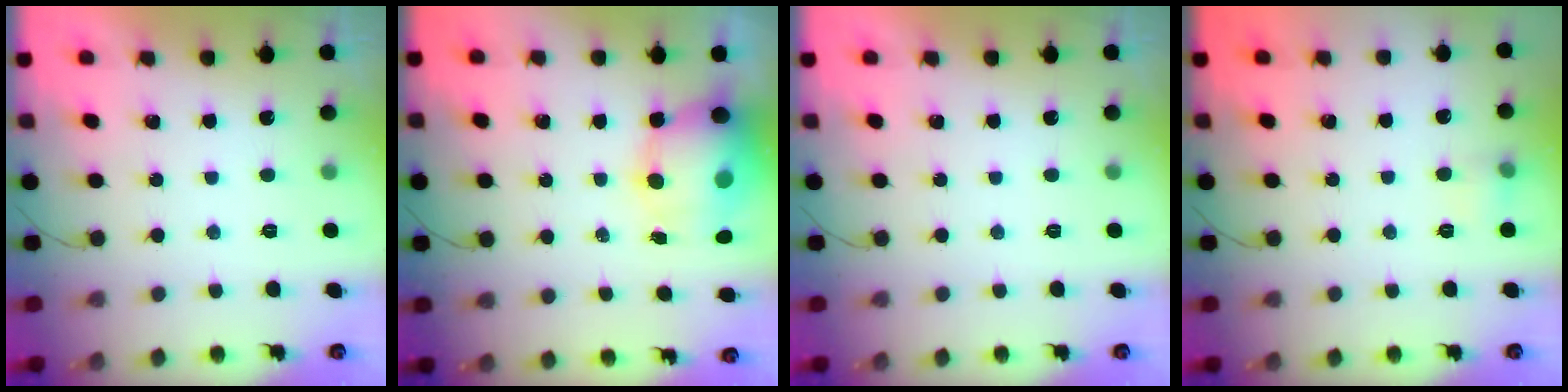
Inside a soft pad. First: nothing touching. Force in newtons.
{"total": 12.2, "press": 11.7, "slide": 3.4}
{"total": 0.0}
{"total": 6.4, "press": 6.3, "slide": 1.4}